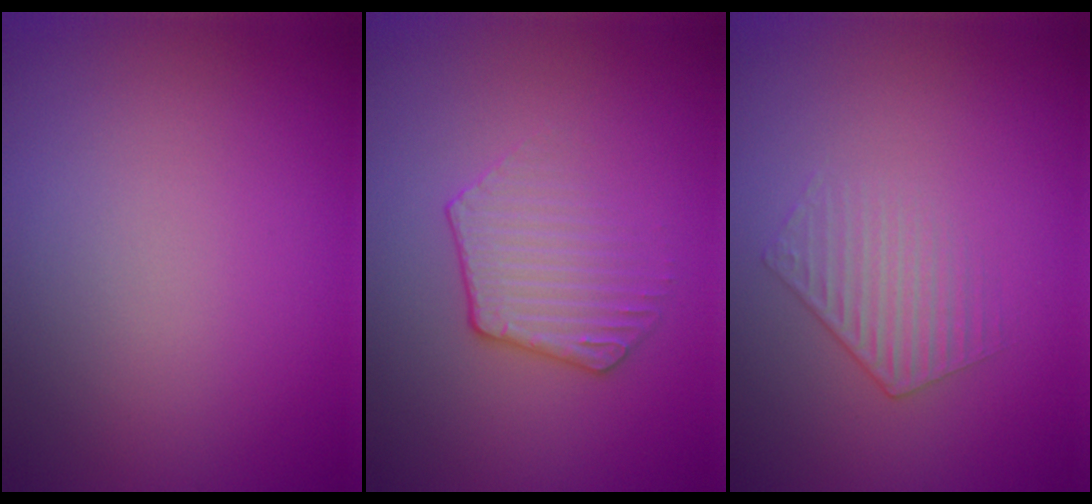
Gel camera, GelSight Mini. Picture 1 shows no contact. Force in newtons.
{"total": 2.3, "press": 1.8, "slide": 1.4}
{"total": 1.5, "press": 0.9, "slide": 1.2}